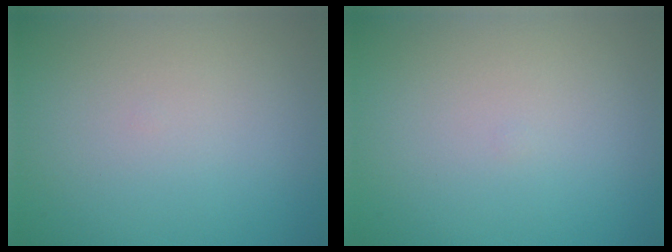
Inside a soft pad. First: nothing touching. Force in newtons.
{"total": 0.0}